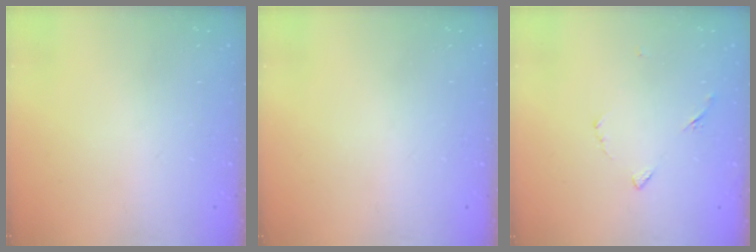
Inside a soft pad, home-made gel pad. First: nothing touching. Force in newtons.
{"total": 0.0}
{"total": 4.6, "press": 4.6, "slide": 0.6}